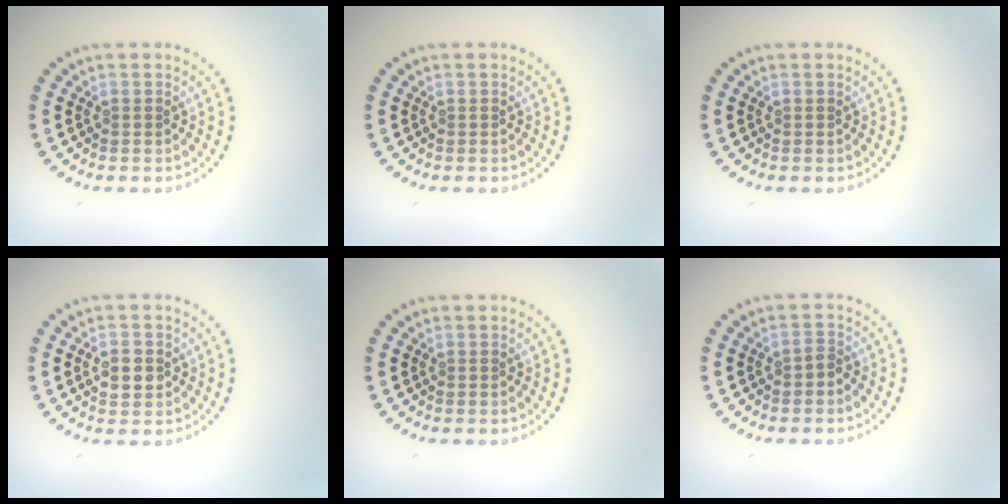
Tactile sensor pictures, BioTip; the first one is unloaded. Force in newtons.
{"total": 0.0}
{"total": 0.0}
{"total": 2.8, "press": 2.8, "slide": 0.2}
{"total": 0.0}
{"total": 0.9, "press": 0.7, "slide": 0.6}